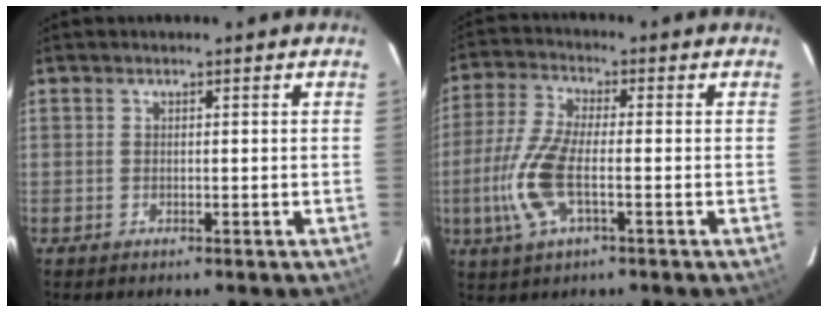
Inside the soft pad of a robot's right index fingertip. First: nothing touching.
{"total": 11.0, "force": [-2.8, 3.7, 10.0], "torque": [-0.228, -0.002, -0.059]}